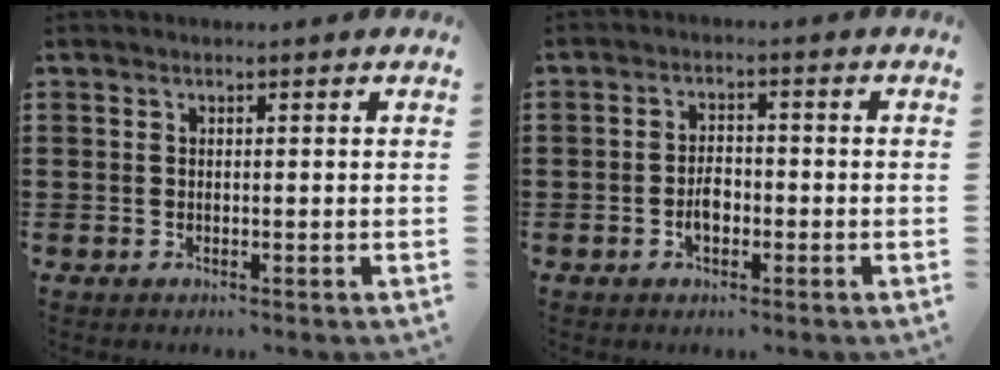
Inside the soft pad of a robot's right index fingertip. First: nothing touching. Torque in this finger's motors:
{"motor_torque": [1.34, 0.80, 0.23, 0.05]}